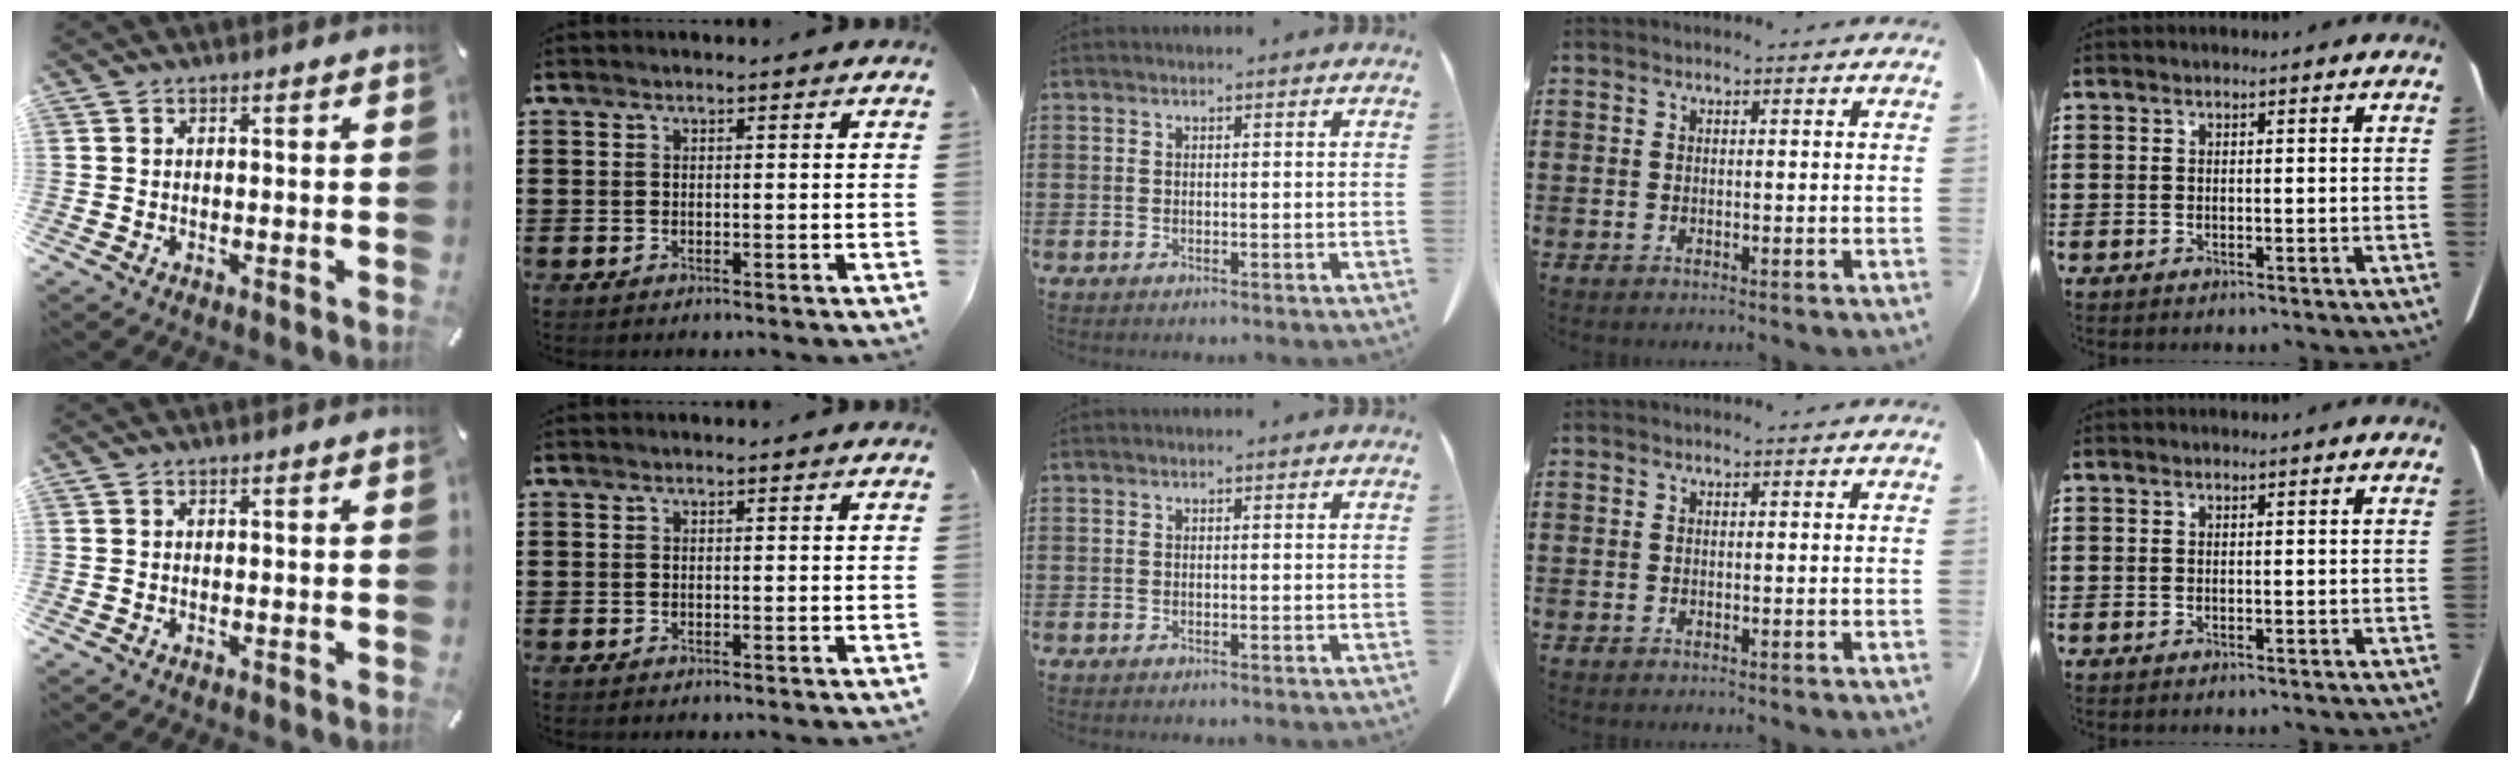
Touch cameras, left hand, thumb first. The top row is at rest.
{}